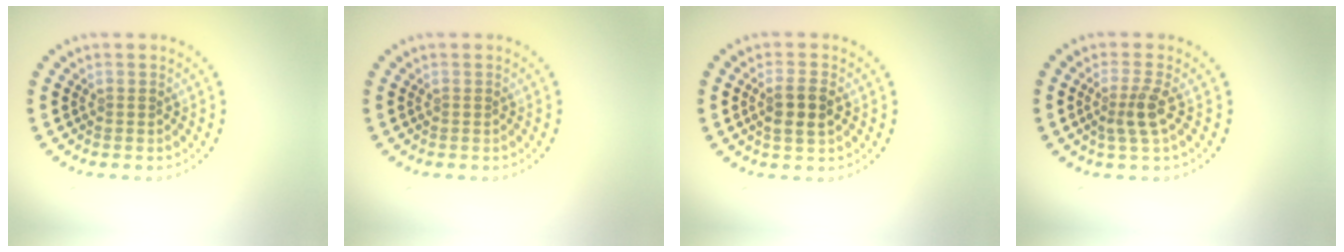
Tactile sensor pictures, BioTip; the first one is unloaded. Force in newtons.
{"total": 0.0}
{"total": 2.7, "press": 2.6, "slide": 0.9}
{"total": 2.3, "press": 1.8, "slide": 1.5}